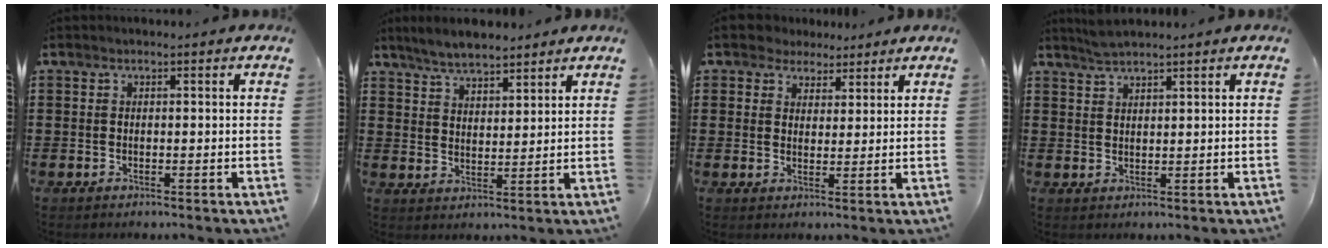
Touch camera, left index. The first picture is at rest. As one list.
[{"total": 5.1, "force": [4.8, 1.1, 1.2], "torque": [-0.038, -0.004, 0.091]}, {"total": 3.6, "force": [2.7, 2.4, 0.1], "torque": [-0.019, 0.010, 0.051]}, {"total": 2.1, "force": [2.1, 0.1, 0.6], "torque": [-0.017, 0.002, 0.039]}]